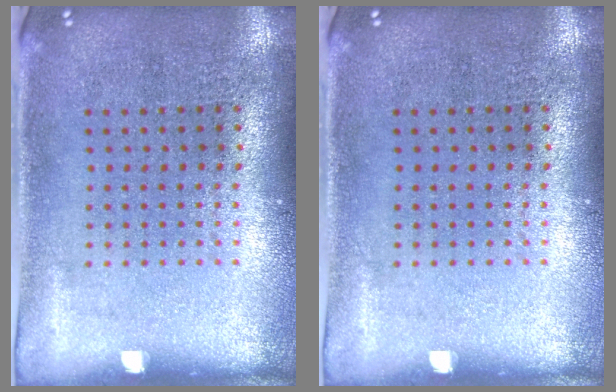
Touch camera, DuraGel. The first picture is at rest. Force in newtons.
{"total": 0.0}